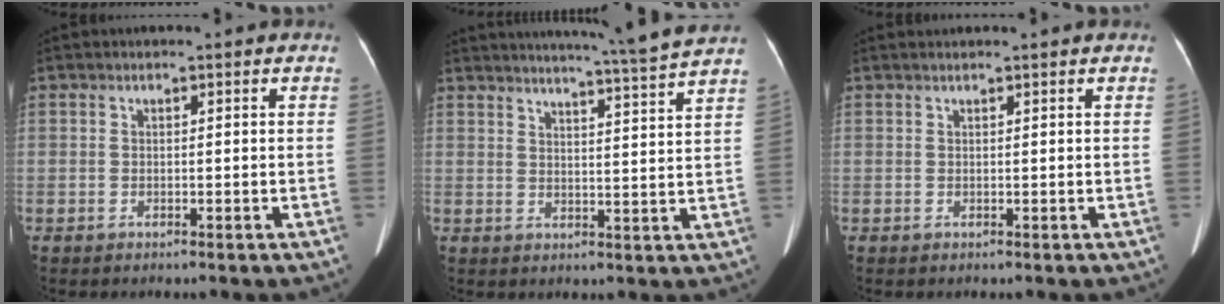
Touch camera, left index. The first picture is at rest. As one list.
[{"total": 12.3, "force": [11.2, -2.6, 4.4], "torque": [-0.072, -0.036, 0.140]}, {"total": 0.9, "force": [0.8, 0.1, 0.1], "torque": [-0.008, 0.023, 0.019]}]